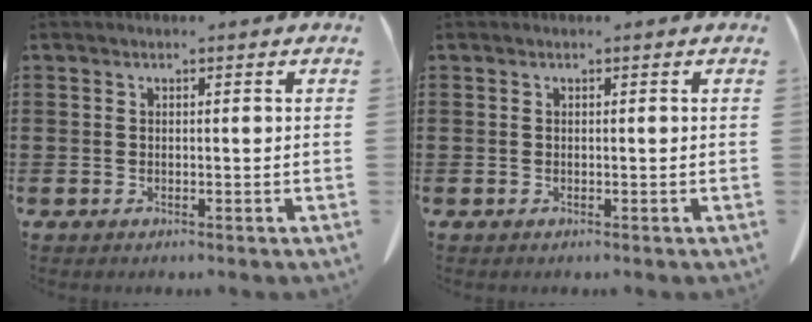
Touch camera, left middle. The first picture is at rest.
{"total": 0.0}